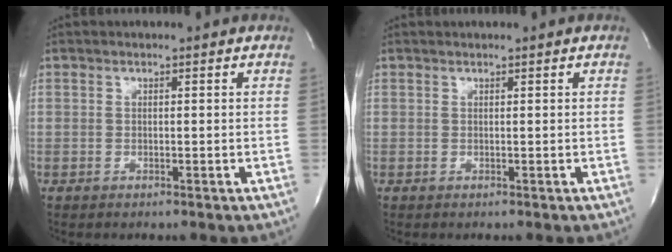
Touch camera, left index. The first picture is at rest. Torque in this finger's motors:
{"motor_torque": [0.35, -0.33, -0.06, 0.01]}